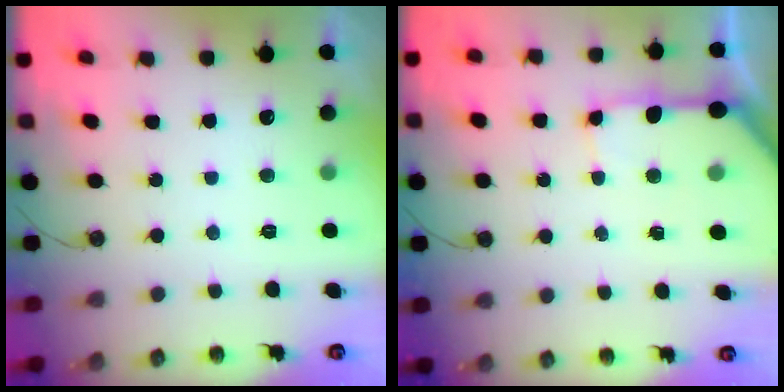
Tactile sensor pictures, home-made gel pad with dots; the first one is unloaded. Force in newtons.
{"total": 10.0, "press": 9.9, "slide": 1.3}